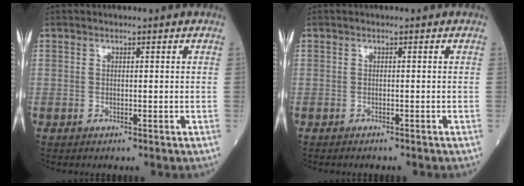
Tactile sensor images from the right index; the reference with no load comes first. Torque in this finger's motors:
{"motor_torque": [0.11, -0.02, -0.04, 0.00]}